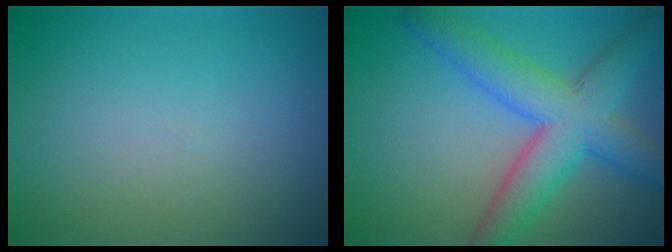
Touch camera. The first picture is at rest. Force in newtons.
{"total": 7.3, "press": 7.3, "slide": 0.3}